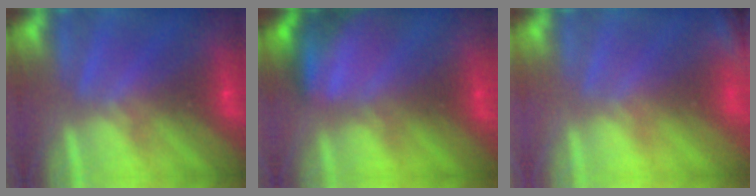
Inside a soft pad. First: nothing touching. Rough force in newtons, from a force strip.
{"total": 8.9}
{"total": 2.4}